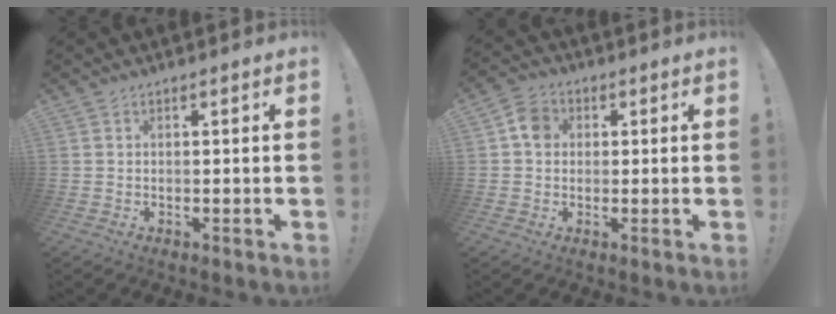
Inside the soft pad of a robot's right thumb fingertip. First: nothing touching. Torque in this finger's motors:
{"motor_torque": [0.57, 0.82, 0.64, -0.28, -0.01]}